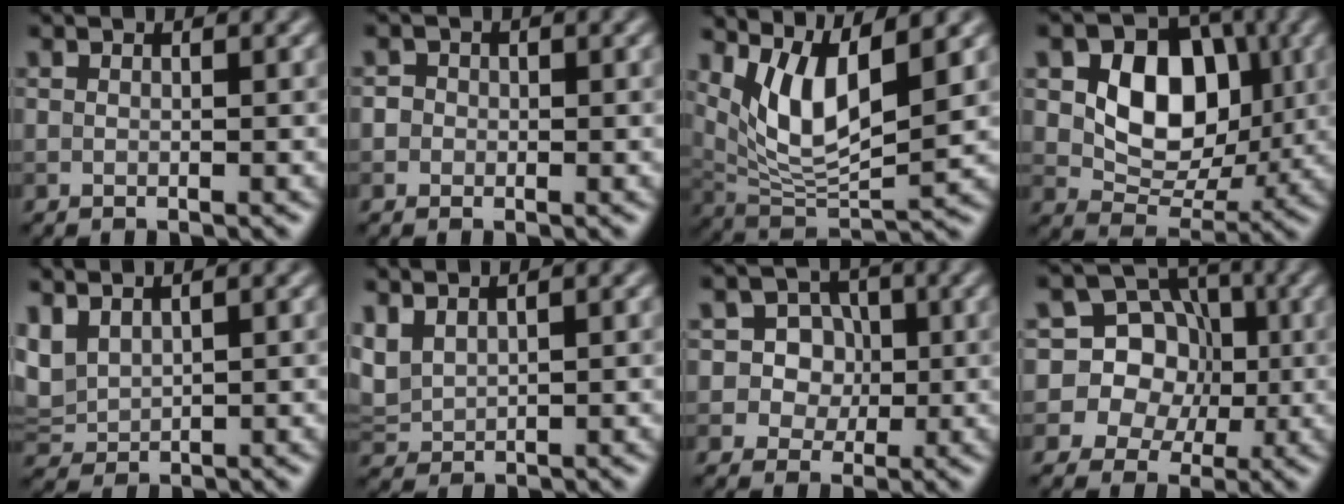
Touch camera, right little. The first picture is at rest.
{"total": 2.0, "force": [0.4, 1.9, 0.7], "torque": [0.010, 0.011, -0.012]}
{"total": 6.9, "force": [2.9, 2.3, 5.8], "torque": [-0.114, -0.018, 0.061]}
{"total": 8.2, "force": [1.3, 6.1, 5.4], "torque": [-0.084, -0.002, 0.017]}
{"total": 2.8, "force": [1.9, 1.5, 1.4], "torque": [-0.042, 0.008, 0.045]}
{"total": 2.4, "force": [1.7, 1.2, 1.3], "torque": [-0.038, 0.009, 0.041]}
{"total": 6.1, "force": [1.2, 5.5, 2.2], "torque": [-0.027, 0.022, 0.007]}
{"total": 11.6, "force": [0.4, 11.0, 3.7], "torque": [-0.084, 0.046, -0.014]}